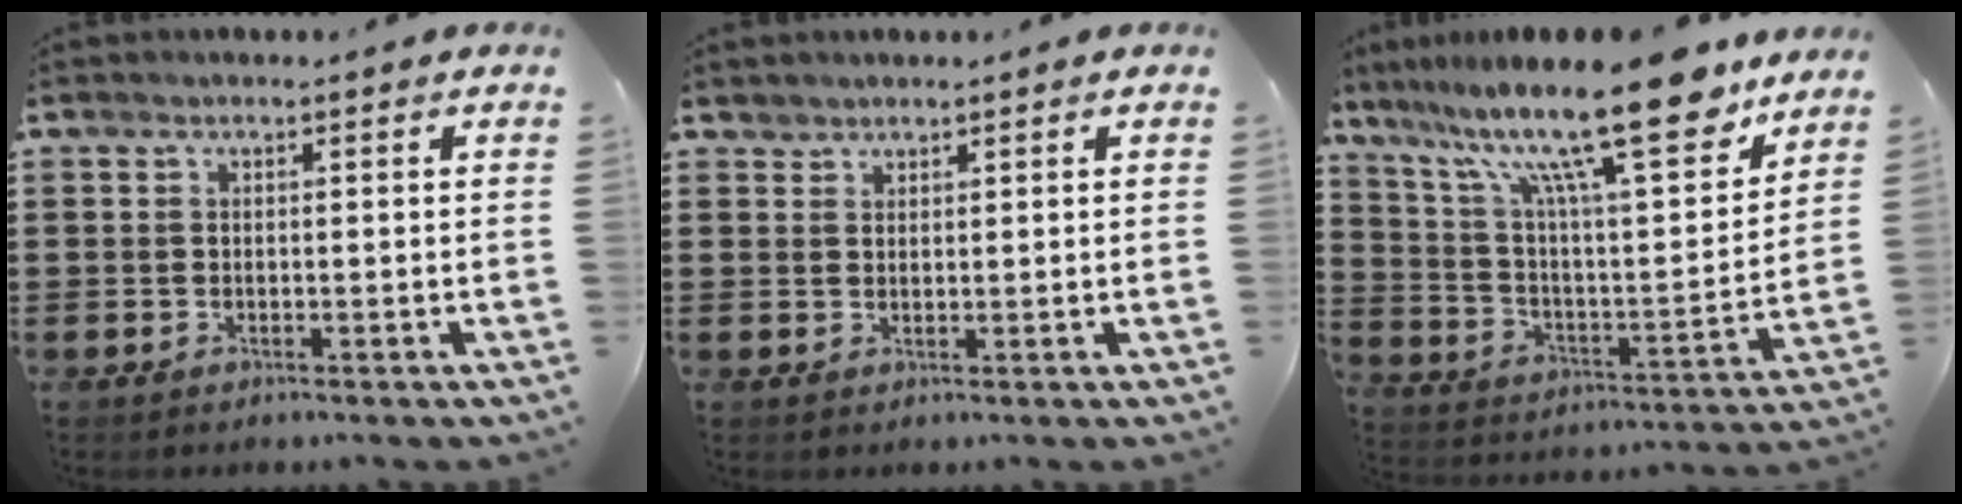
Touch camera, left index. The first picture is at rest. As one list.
[{"total": 1.5, "force": [1.4, 0.6, -0.1], "torque": [-0.002, 0.000, 0.029]}, {"total": 19.6, "force": [14.0, 3.3, 13.3], "torque": [-0.258, -0.072, 0.231]}]